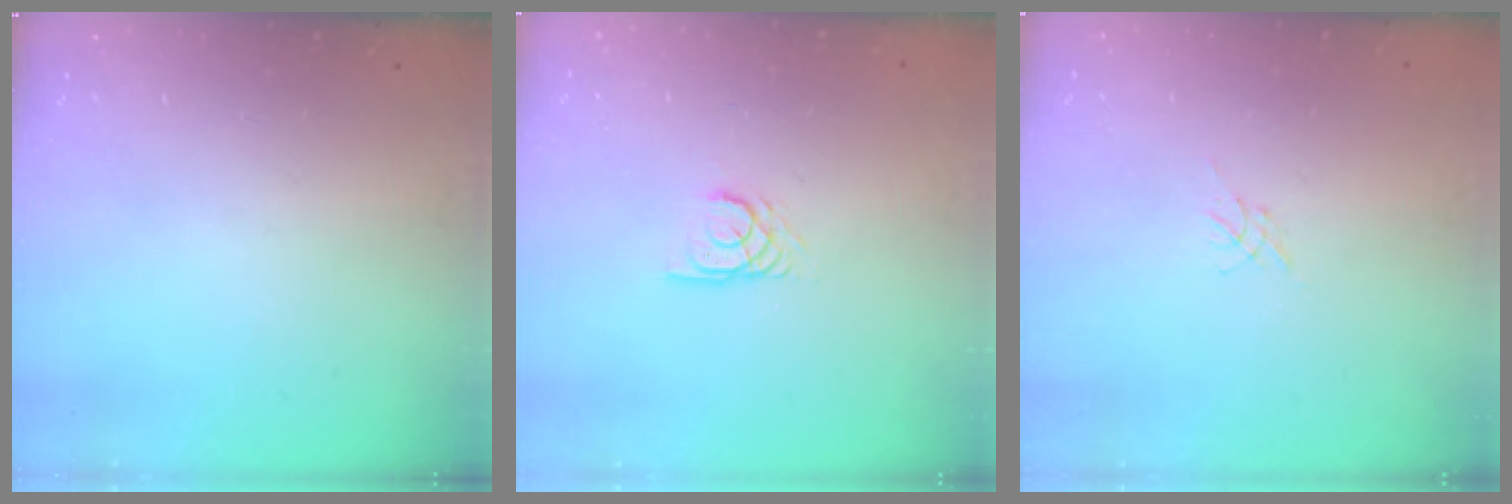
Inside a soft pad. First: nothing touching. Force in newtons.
{"total": 2.7, "press": 2.7, "slide": 0.1}
{"total": 0.0}